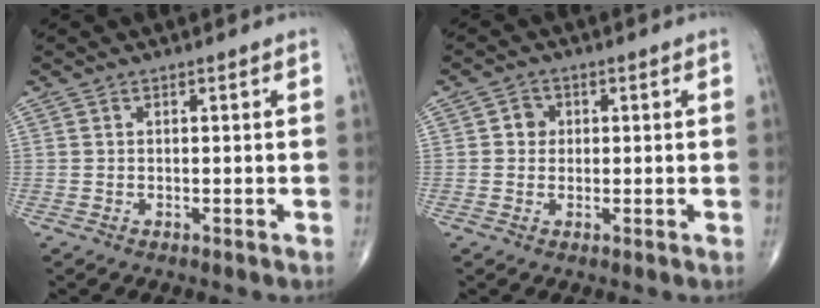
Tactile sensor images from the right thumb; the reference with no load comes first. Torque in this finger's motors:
{"motor_torque": [0.21, 0.59, 0.23, -0.08, 0.00]}